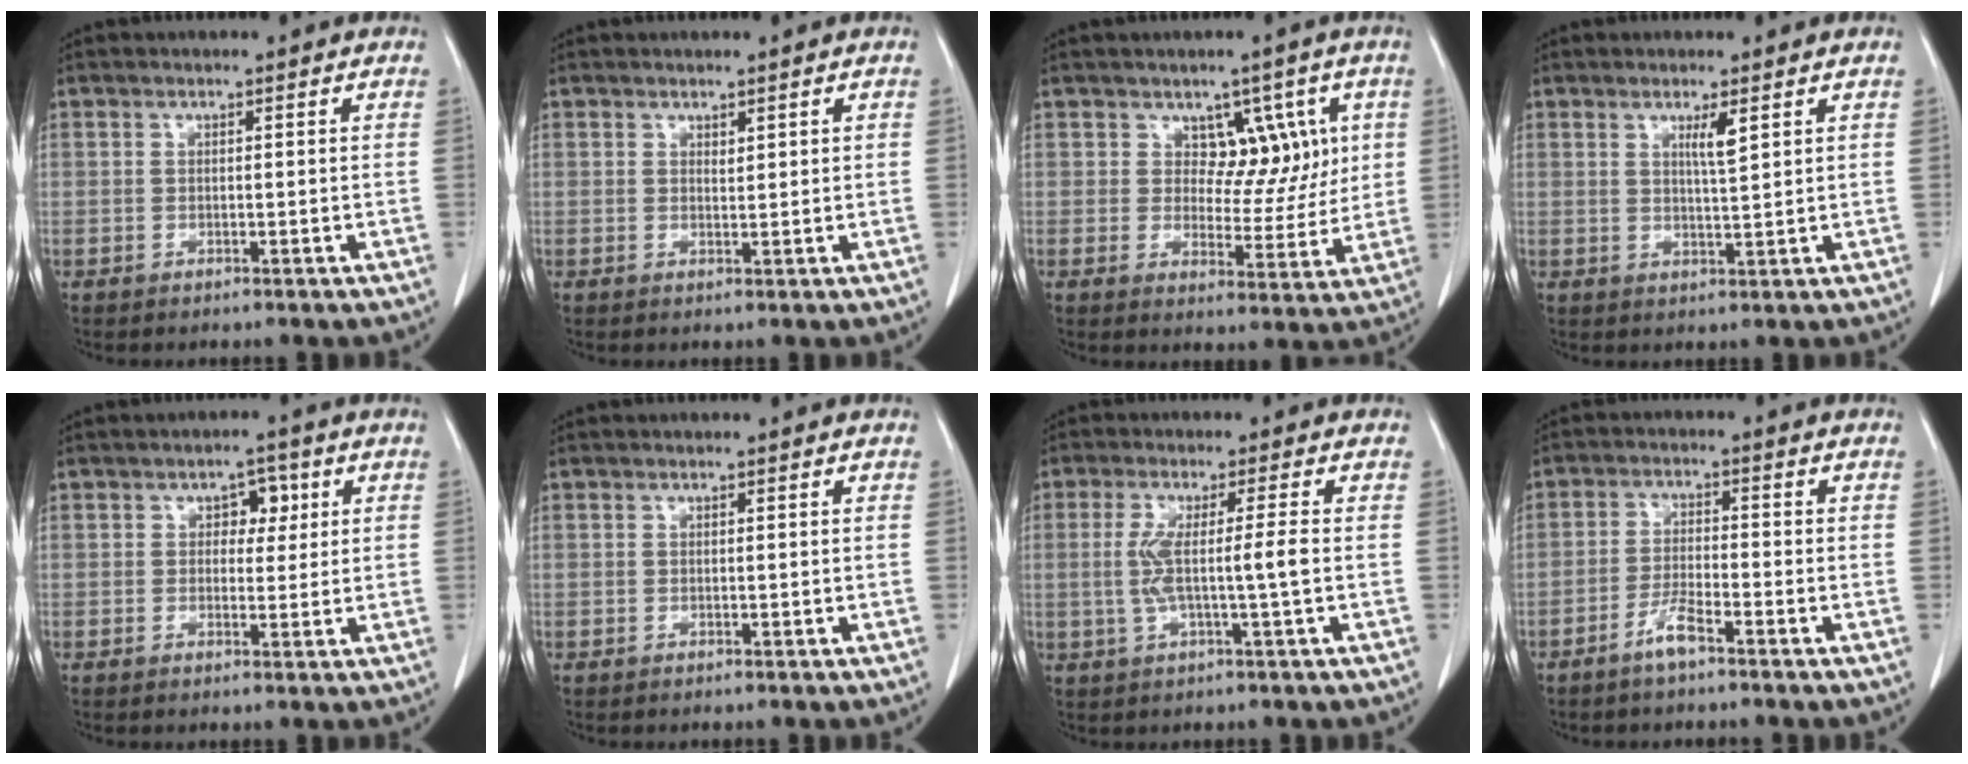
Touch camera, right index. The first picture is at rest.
{"total": 0.8, "force": [0.5, 0.3, 0.5], "torque": [-0.007, -0.004, 0.009]}
{"total": 6.6, "force": [2.6, 4.6, 3.9], "torque": [-0.030, 0.008, 0.040]}
{"total": 2.8, "force": [1.3, -0.1, 2.4], "torque": [-0.046, -0.004, 0.025]}
{"total": 3.4, "force": [1.0, 2.2, 2.3], "torque": [-0.026, 0.009, 0.013]}
{"total": 0.0}
{"total": 6.0, "force": [-0.4, -0.5, 6.0], "torque": [-0.121, 0.001, -0.006]}
{"total": 4.0, "force": [-2.9, 0.4, 2.7], "torque": [-0.057, -0.001, -0.058]}